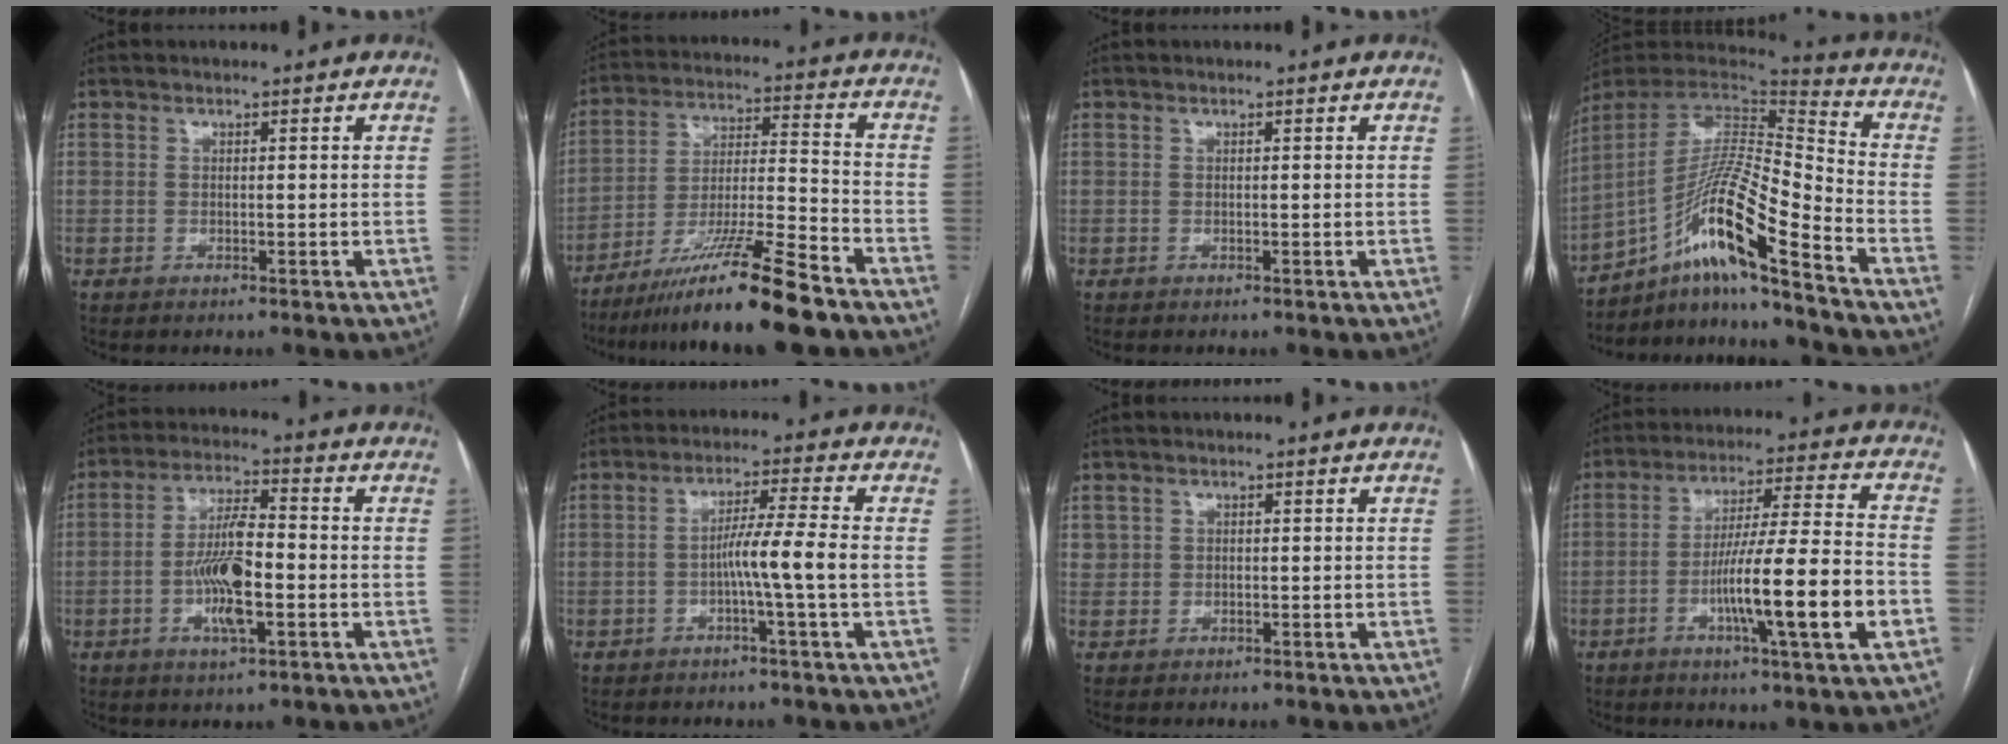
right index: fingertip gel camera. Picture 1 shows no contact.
{"total": 15.9, "force": [-12.1, -0.8, 10.2], "torque": [-0.188, -0.022, -0.211]}
{"total": 0.0}
{"total": 16.9, "force": [-10.6, -0.1, 13.2], "torque": [-0.252, 0.005, -0.190]}
{"total": 9.4, "force": [-2.1, 2.2, 8.9], "torque": [-0.176, 0.005, -0.039]}
{"total": 6.1, "force": [-1.3, -1.3, 5.9], "torque": [-0.100, 0.006, -0.025]}
{"total": 1.4, "force": [0.5, 1.2, 0.1], "torque": [0.010, 0.006, 0.007]}
{"total": 15.4, "force": [-4.6, -0.1, 14.7], "torque": [-0.252, -0.004, -0.077]}